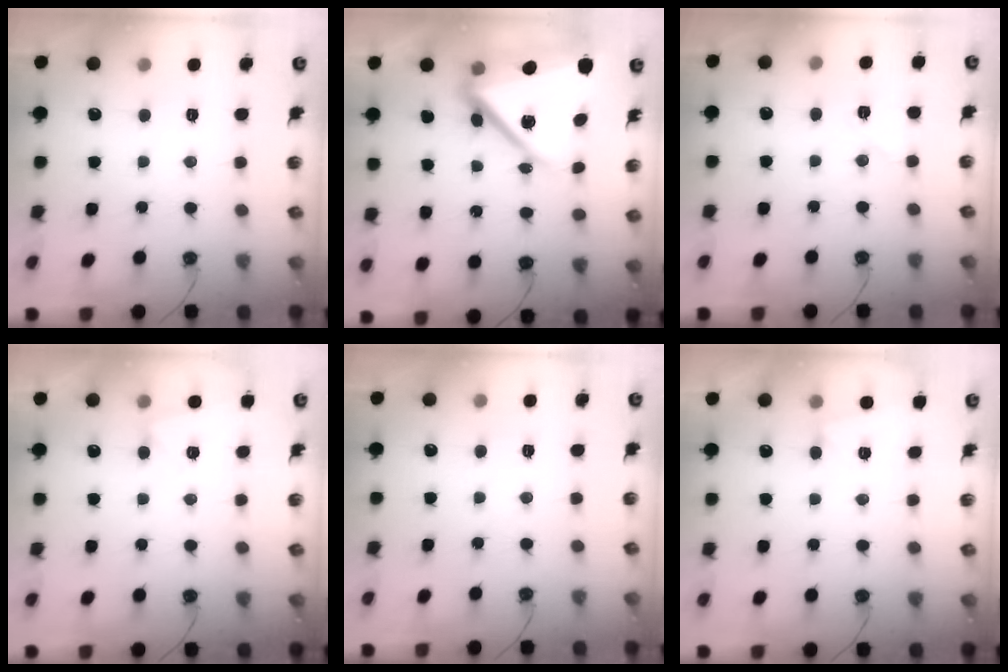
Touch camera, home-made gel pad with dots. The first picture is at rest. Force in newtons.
{"total": 17.5, "press": 17.4, "slide": 2.2}
{"total": 5.9, "press": 5.6, "slide": 1.8}
{"total": 4.9, "press": 4.1, "slide": 2.6}
{"total": 0.0}
{"total": 2.7, "press": 2.4, "slide": 1.2}